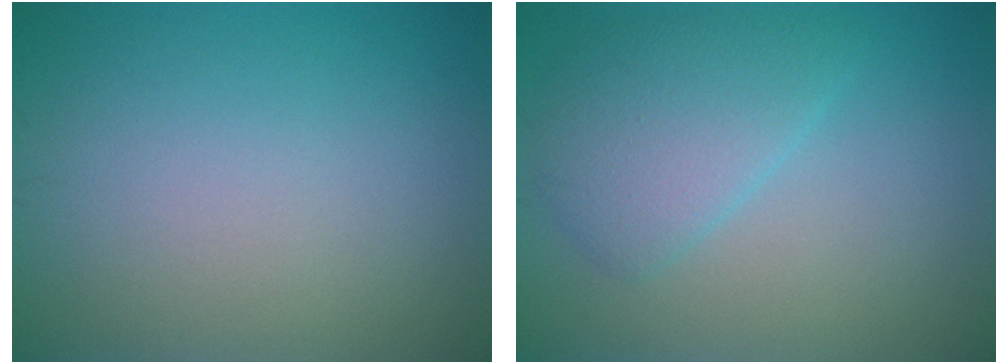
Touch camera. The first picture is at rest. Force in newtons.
{"total": 4.0, "press": 4.0, "slide": 0.1}